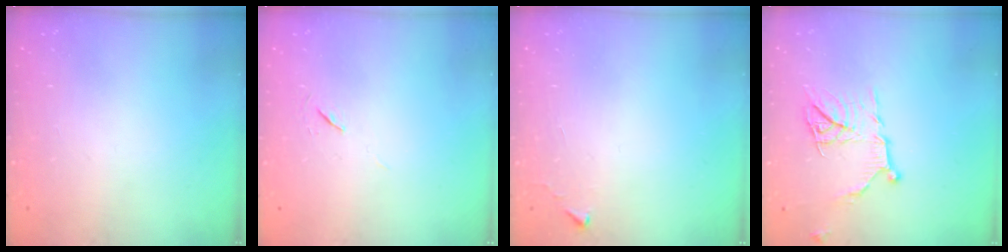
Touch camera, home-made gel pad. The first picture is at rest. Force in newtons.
{"total": 5.7, "press": 5.2, "slide": 2.4}
{"total": 2.7, "press": 2.6, "slide": 0.4}
{"total": 11.9, "press": 11.9, "slide": 0.1}